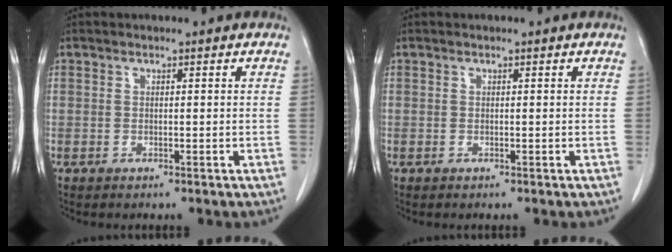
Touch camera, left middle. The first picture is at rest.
{"total": 0.0}